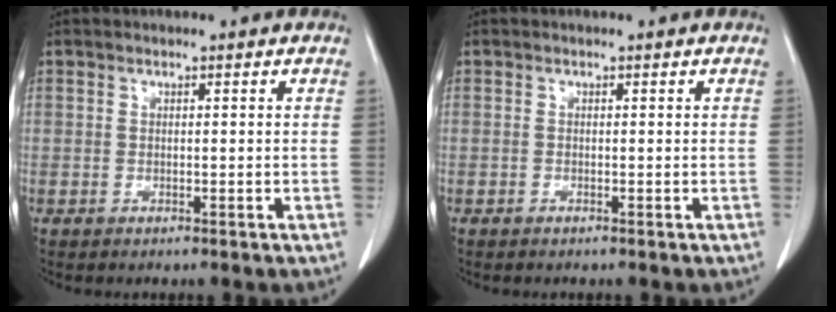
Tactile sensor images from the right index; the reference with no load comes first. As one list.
[{"total": 0.0}]